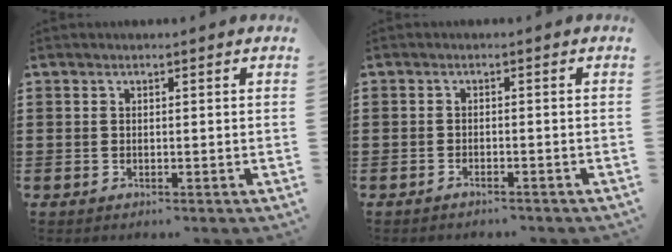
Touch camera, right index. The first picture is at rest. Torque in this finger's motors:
{"motor_torque": [0.40, 0.69, -0.20, -0.06]}